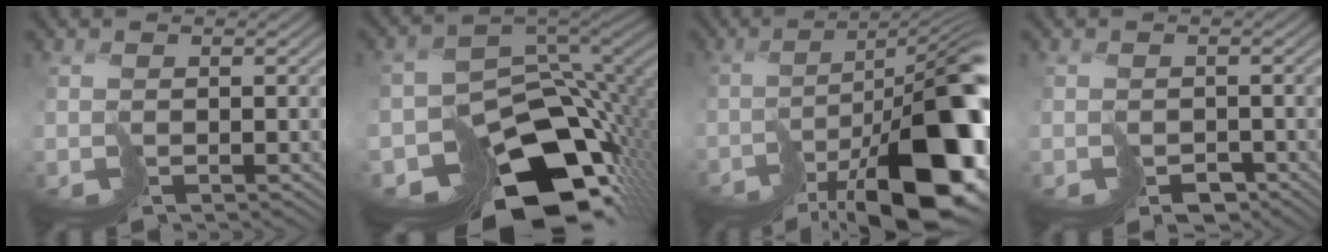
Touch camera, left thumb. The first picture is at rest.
{"total": 14.8, "force": [-7.4, 9.0, 9.2], "torque": [-0.170, -0.039, -0.097]}
{"total": 17.7, "force": [-8.7, 5.6, 14.4], "torque": [-0.188, -0.018, -0.130]}
{"total": 3.1, "force": [-2.1, 2.1, 1.0], "torque": [-0.009, -0.009, -0.027]}